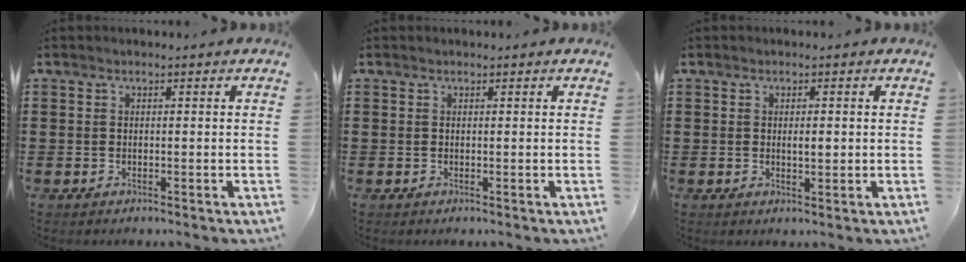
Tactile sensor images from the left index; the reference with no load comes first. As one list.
[{"total": 0.0}, {"total": 1.7, "force": [0.2, 0.6, 1.6], "torque": [-0.031, 0.004, 0.002]}]